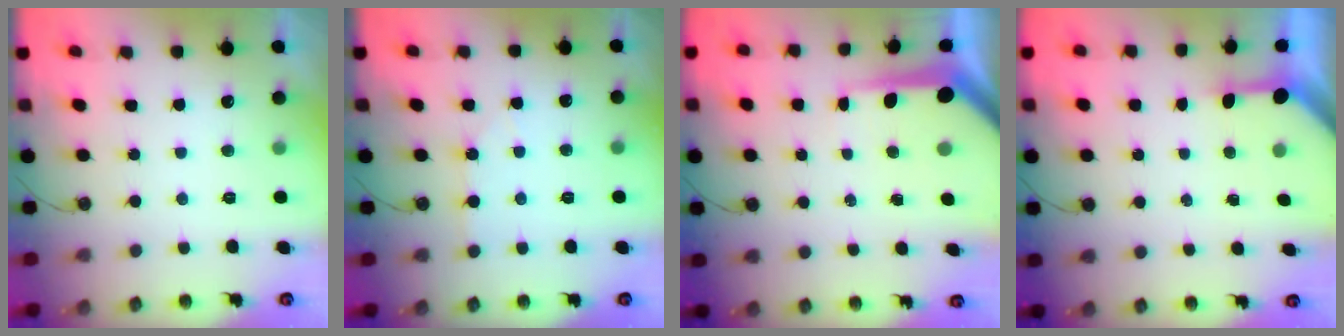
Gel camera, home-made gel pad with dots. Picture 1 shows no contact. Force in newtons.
{"total": 2.5, "press": 2.5, "slide": 0.5}
{"total": 8.0, "press": 8.0, "slide": 0.9}
{"total": 3.4, "press": 3.4, "slide": 0.3}